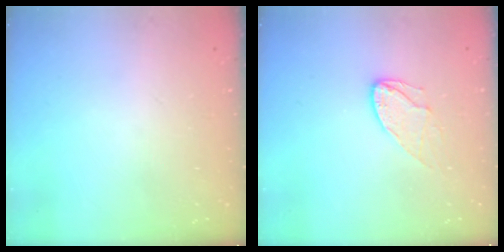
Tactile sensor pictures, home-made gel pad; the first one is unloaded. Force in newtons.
{"total": 7.6, "press": 7.6, "slide": 0.3}